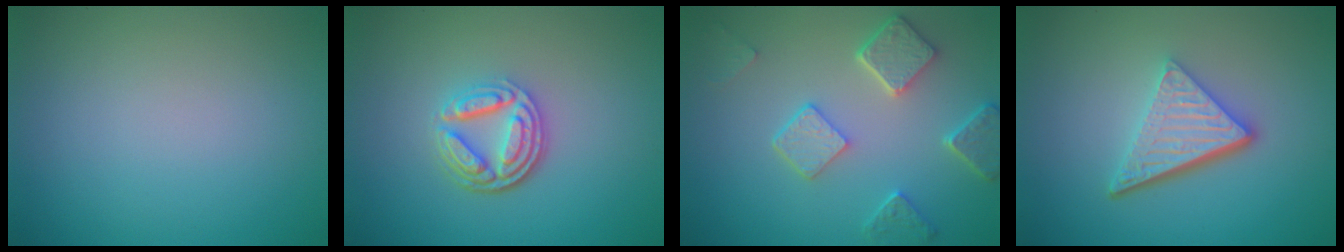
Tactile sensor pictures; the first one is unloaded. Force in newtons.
{"total": 4.5, "press": 3.4, "slide": 2.9}
{"total": 4.8, "press": 3.8, "slide": 2.9}
{"total": 5.2, "press": 3.5, "slide": 3.8}